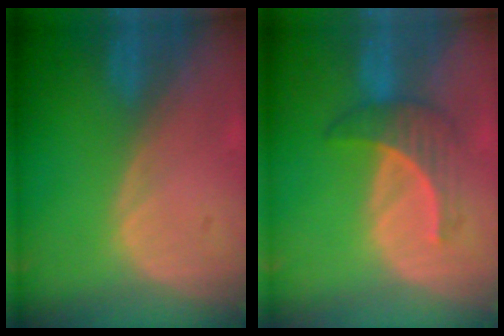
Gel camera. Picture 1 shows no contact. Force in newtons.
{"total": 4.5, "press": 4.4, "slide": 0.8}